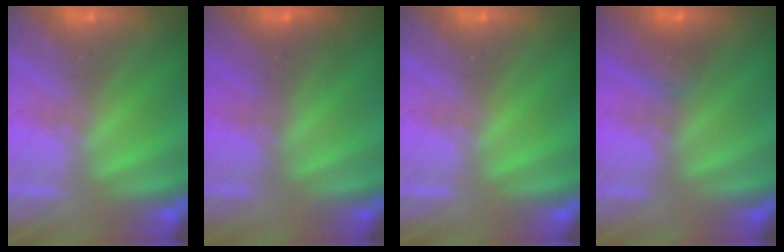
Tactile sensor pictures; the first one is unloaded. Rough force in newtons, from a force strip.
{"total": 2.4}
{"total": 0.0}
{"total": 2.3}